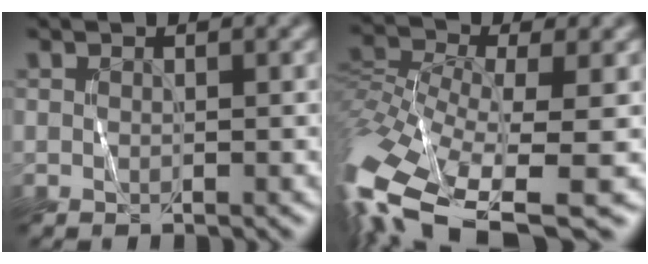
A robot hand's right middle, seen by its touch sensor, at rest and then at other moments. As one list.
[{"total": 13.6, "force": [-7.2, 5.9, 9.9], "torque": [-0.253, -0.016, -0.111]}]